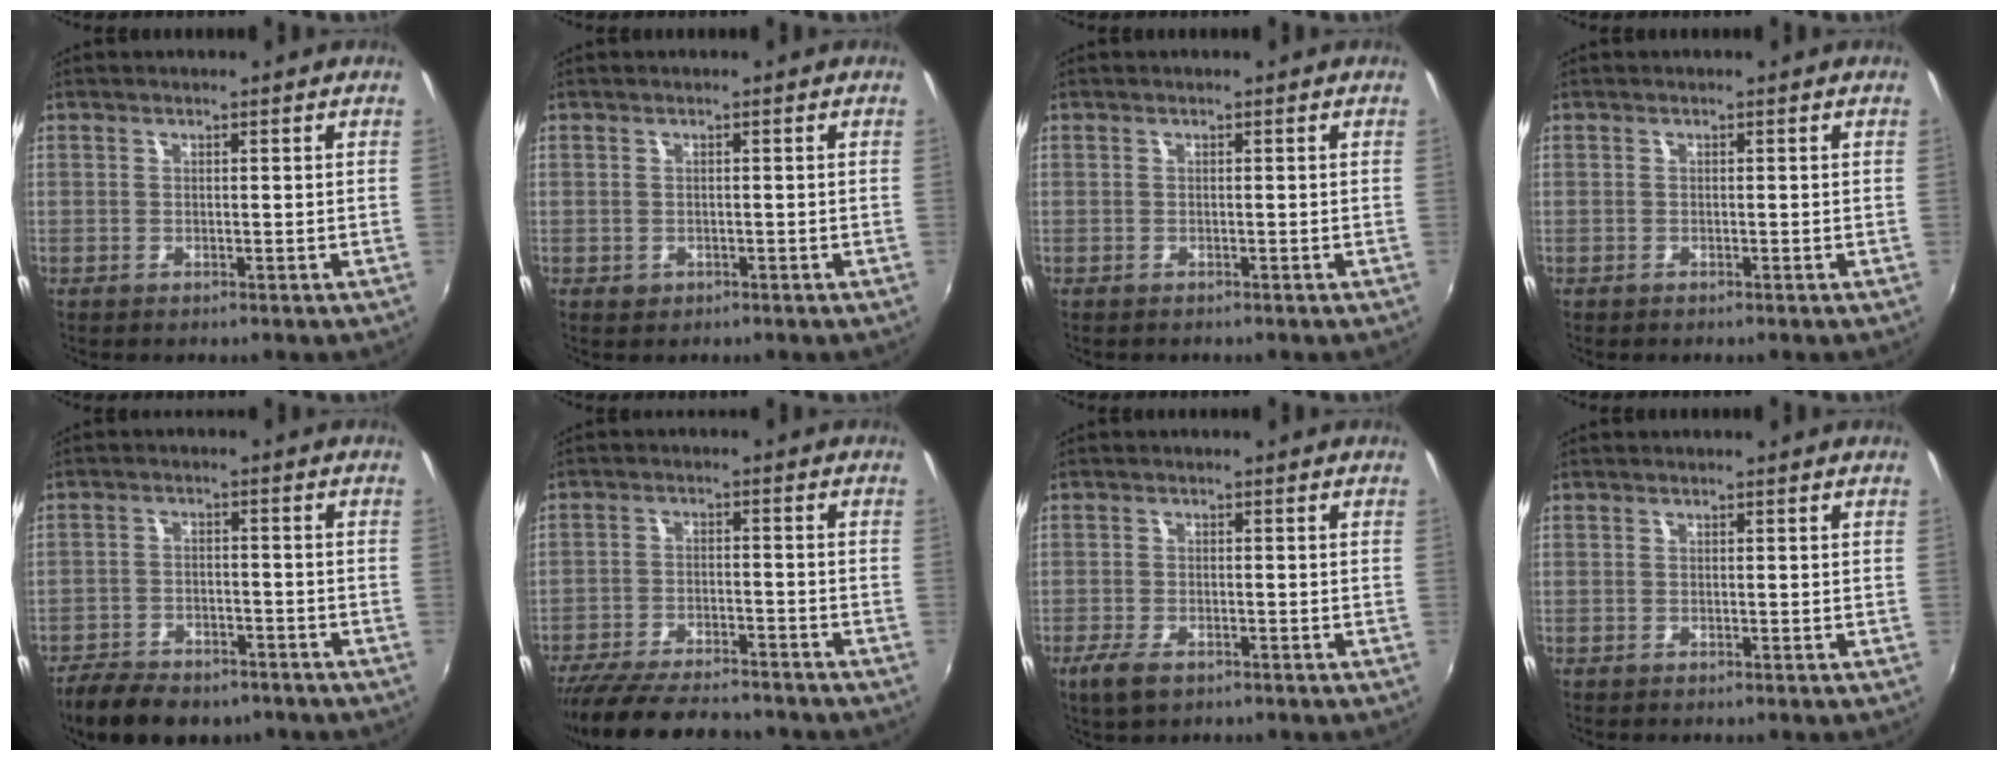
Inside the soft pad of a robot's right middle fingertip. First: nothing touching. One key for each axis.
{"total": 1.0, "fx": -0.4, "fy": 0.8, "fz": 0.4, "tx": -0.006, "ty": -0.002, "tz": -0.003}
{"total": 0.0}
{"total": 0.0}
{"total": 11.8, "fx": -9.1, "fy": 5.0, "fz": 5.7, "tx": -0.135, "ty": -0.017, "tz": -0.145}
{"total": 16.2, "fx": -14.0, "fy": 3.7, "fz": 7.1, "tx": -0.150, "ty": -0.024, "tz": -0.219}
{"total": 4.5, "fx": -2.9, "fy": 1.9, "fz": 2.9, "tx": -0.073, "ty": -0.011, "tz": -0.053}
{"total": 0.0}